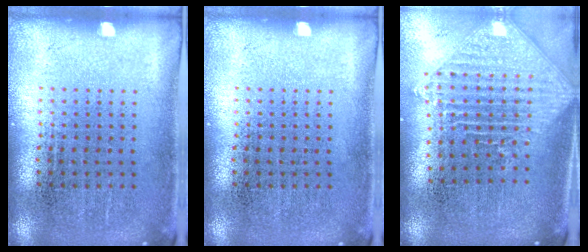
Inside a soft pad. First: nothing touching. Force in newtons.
{"total": 0.0}
{"total": 2.2, "press": 1.8, "slide": 1.3}